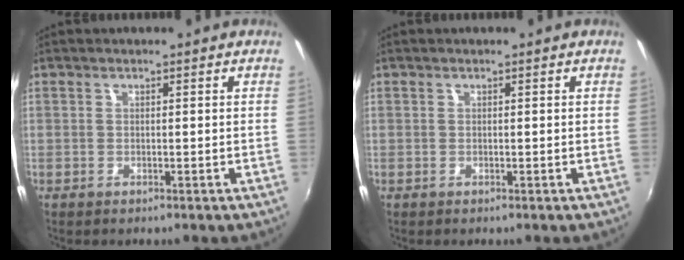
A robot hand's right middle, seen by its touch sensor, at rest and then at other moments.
{"total": 0.0}